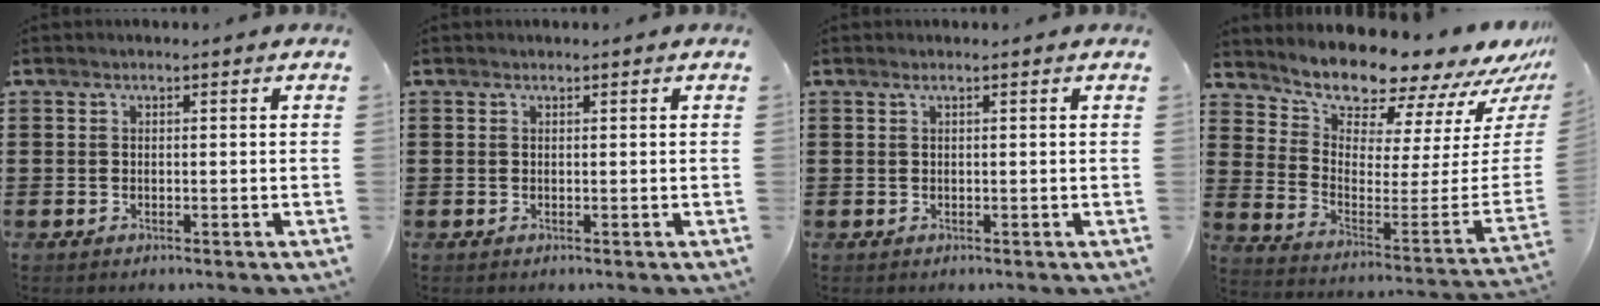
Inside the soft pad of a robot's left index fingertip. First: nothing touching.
{"total": 0.0}
{"total": 0.6, "force": [0.2, -0.1, 0.5], "torque": [-0.009, -0.002, 0.004]}
{"total": 9.8, "force": [9.7, 0.9, 1.4], "torque": [-0.044, -0.111, 0.159]}